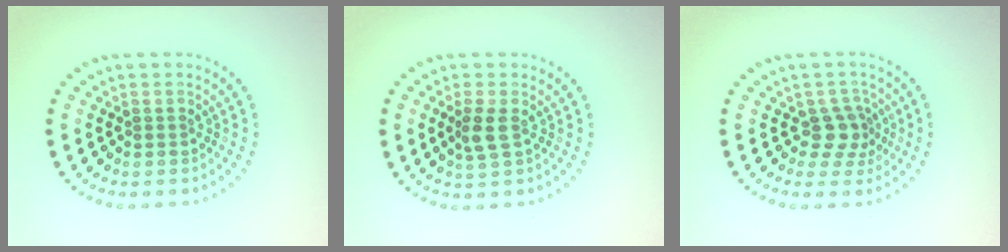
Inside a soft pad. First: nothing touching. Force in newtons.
{"total": 1.7, "press": 1.6, "slide": 0.6}
{"total": 2.4, "press": 1.8, "slide": 1.6}